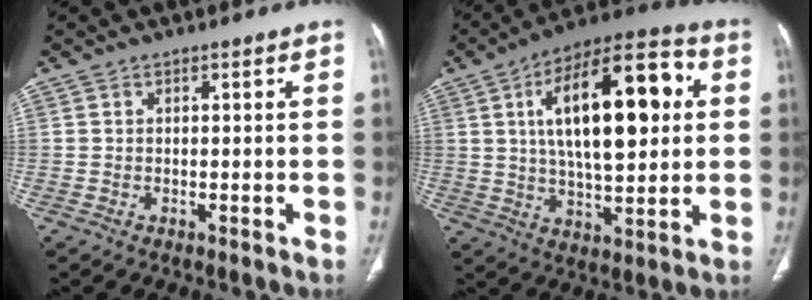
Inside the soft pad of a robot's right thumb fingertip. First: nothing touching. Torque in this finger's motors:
{"motor_torque": [-0.91, 2.11, 1.48, -0.39, 0.27]}